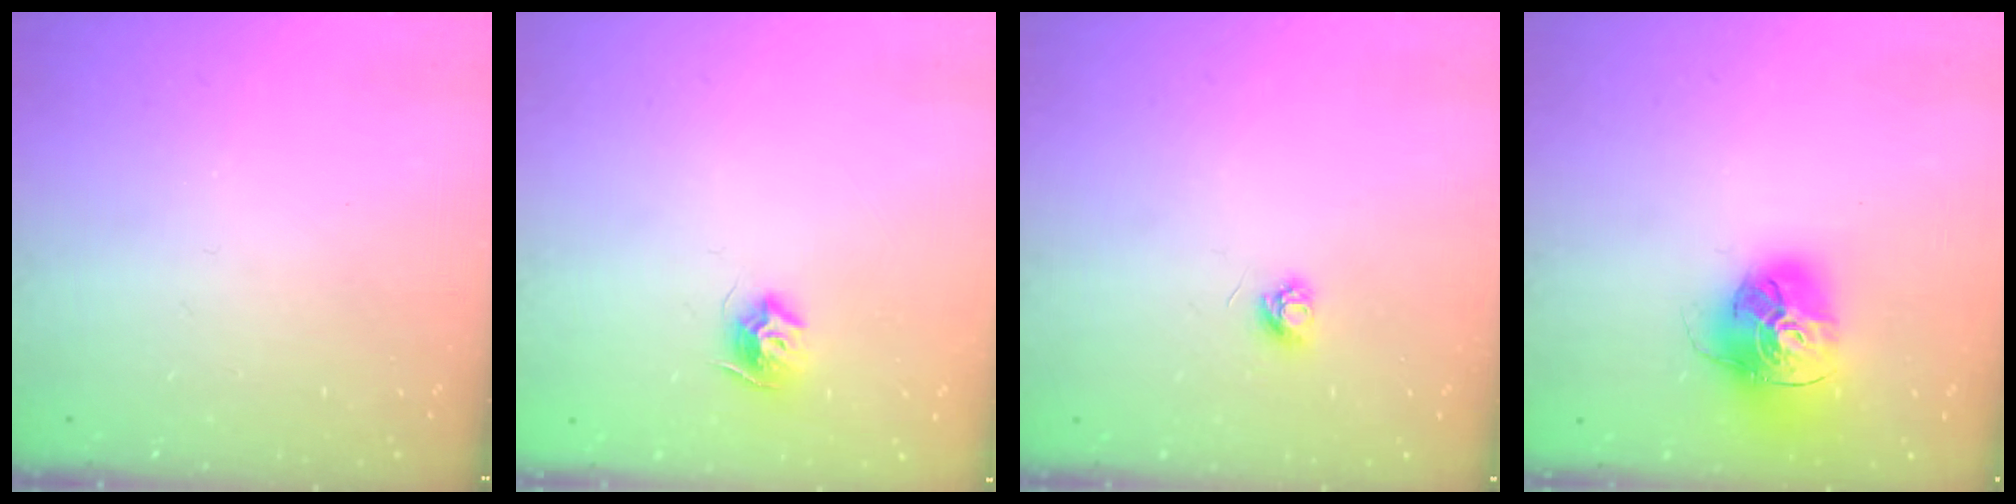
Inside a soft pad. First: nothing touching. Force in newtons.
{"total": 8.1, "press": 8.1, "slide": 0.2}
{"total": 3.2, "press": 3.1, "slide": 0.4}
{"total": 17.4, "press": 17.3, "slide": 2.1}